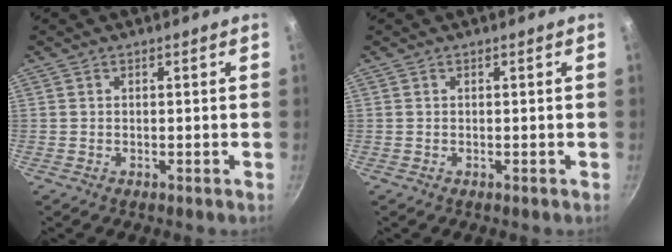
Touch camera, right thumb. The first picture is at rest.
{"total": 0.0}